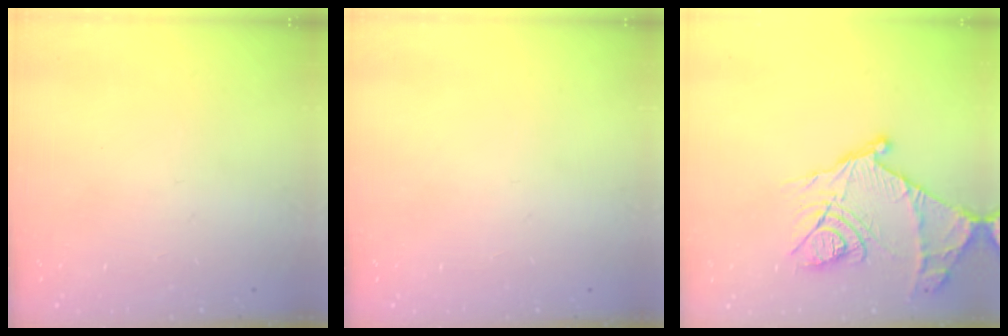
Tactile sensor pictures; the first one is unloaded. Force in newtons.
{"total": 0.0}
{"total": 18.9, "press": 18.8, "slide": 1.6}